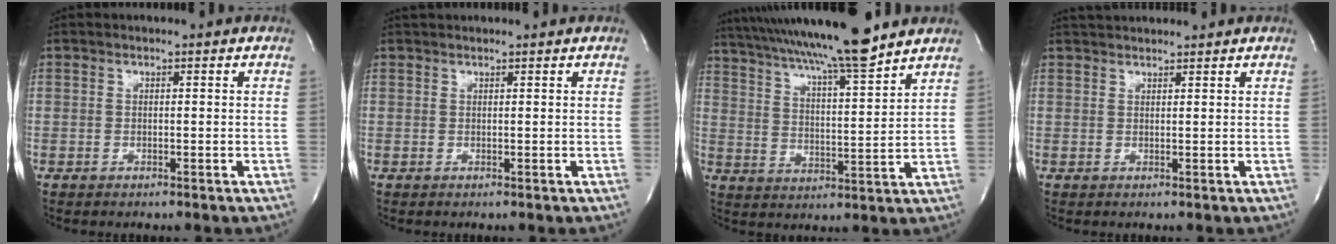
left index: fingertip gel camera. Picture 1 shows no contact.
{"total": 3.1, "force": [2.9, 0.1, 0.9], "torque": [-0.009, 0.030, 0.043]}
{"total": 18.4, "force": [15.8, -0.1, 9.4], "torque": [-0.167, 0.011, 0.249]}
{"total": 4.2, "force": [4.1, 0.3, 0.9], "torque": [-0.017, 0.033, 0.064]}